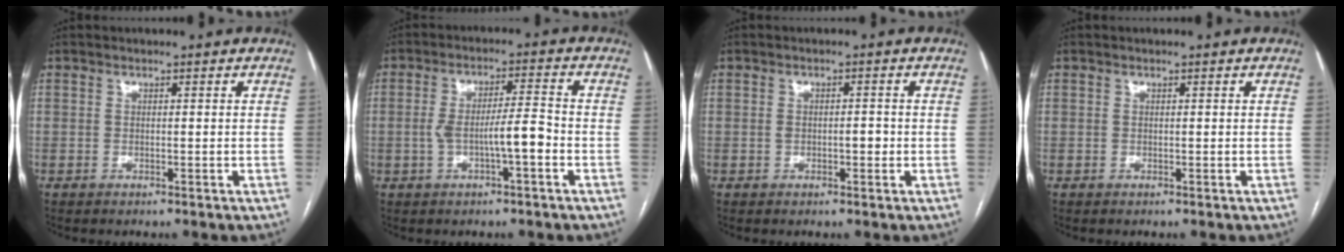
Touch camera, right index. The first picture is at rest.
{"total": 6.4, "force": [-1.8, 0.8, 6.1], "torque": [-0.115, 0.017, -0.027]}
{"total": 1.7, "force": [-0.2, 0.9, 1.5], "torque": [-0.025, 0.006, -0.001]}
{"total": 0.0}